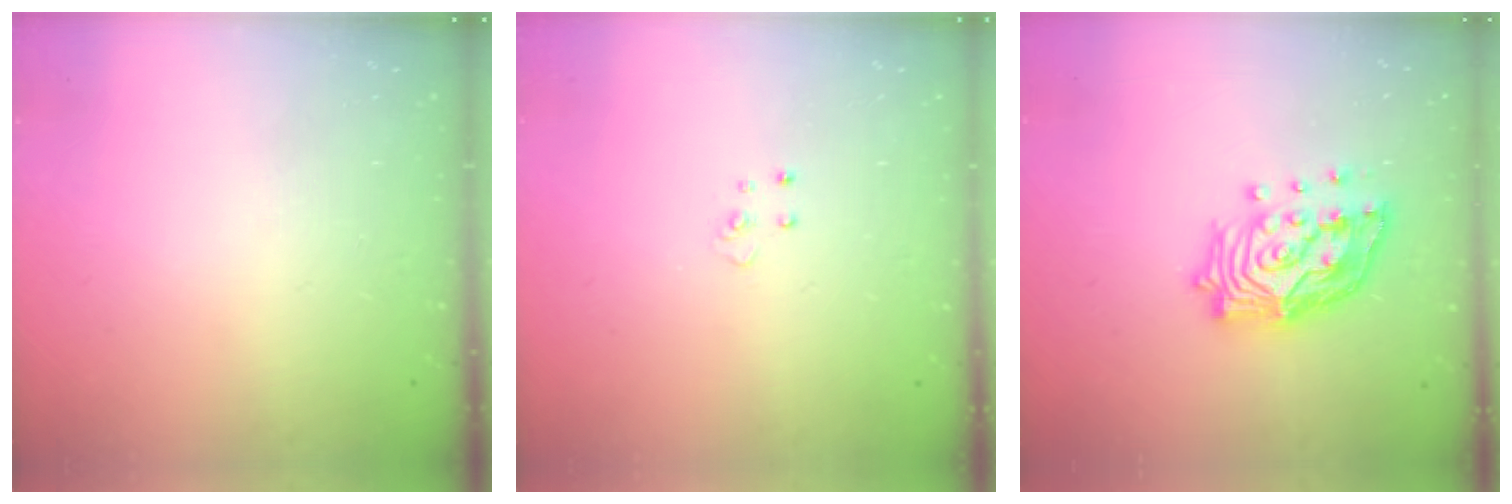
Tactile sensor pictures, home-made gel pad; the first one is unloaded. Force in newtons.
{"total": 3.4, "press": 3.4, "slide": 0.3}
{"total": 16.9, "press": 16.7, "slide": 2.3}